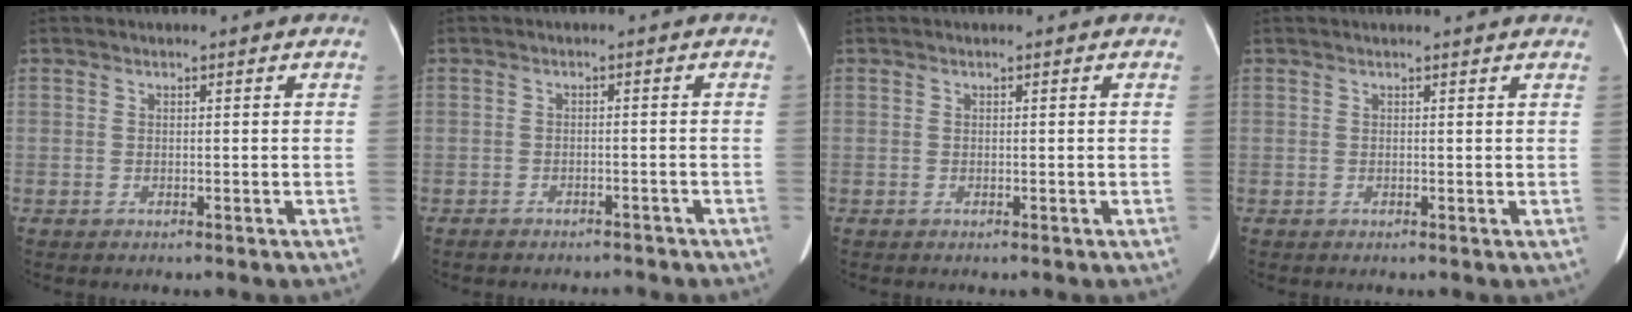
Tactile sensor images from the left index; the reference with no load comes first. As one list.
[{"total": 4.6, "force": [-4.0, 1.7, 1.4], "torque": [-0.022, 0.002, -0.048]}, {"total": 0.0}, {"total": 3.7, "force": [3.5, -0.1, 1.2], "torque": [-0.016, 0.016, 0.033]}]